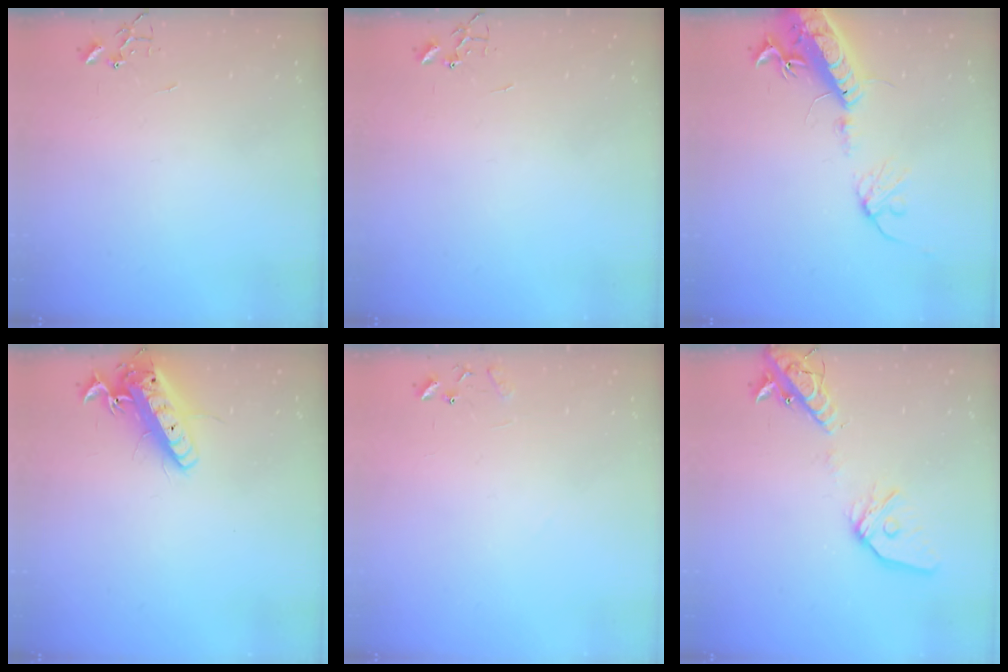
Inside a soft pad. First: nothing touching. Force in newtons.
{"total": 0.0}
{"total": 16.6, "press": 16.2, "slide": 3.8}
{"total": 15.2, "press": 14.9, "slide": 3.0}
{"total": 8.3, "press": 8.3, "slide": 0.6}
{"total": 15.2, "press": 14.9, "slide": 3.0}